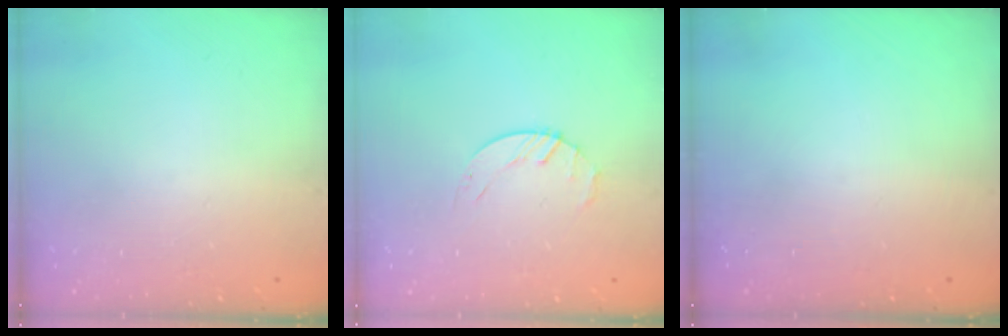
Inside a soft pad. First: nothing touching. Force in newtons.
{"total": 2.7, "press": 2.6, "slide": 0.3}
{"total": 0.0}